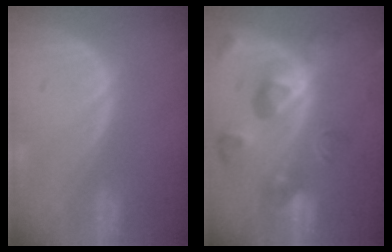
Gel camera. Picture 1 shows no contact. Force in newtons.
{"total": 10.3, "press": 9.1, "slide": 4.7}